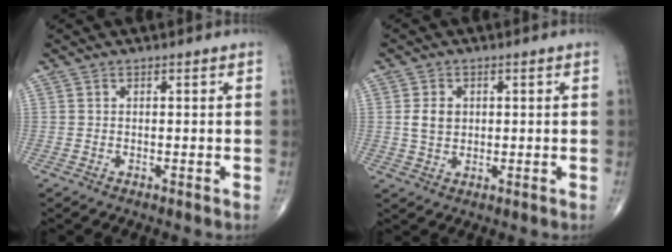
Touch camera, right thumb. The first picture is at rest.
{"total": 4.0, "force": [0.6, 3.1, 2.4], "torque": [-0.031, -0.001, 0.014]}